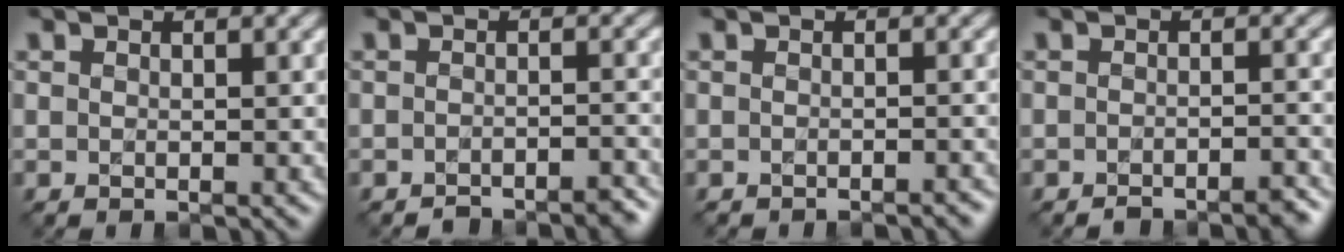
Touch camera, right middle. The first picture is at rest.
{"total": 2.6, "force": [-2.5, 0.4, 0.6], "torque": [-0.004, 0.005, -0.034]}
{"total": 1.9, "force": [-1.8, 0.2, 0.3], "torque": [0.007, 0.002, -0.019]}
{"total": 2.6, "force": [-2.3, 0.5, 1.0], "torque": [-0.007, 0.004, -0.034]}